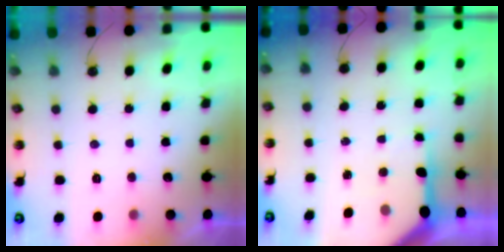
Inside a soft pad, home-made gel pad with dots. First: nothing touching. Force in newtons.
{"total": 9.0, "press": 8.9, "slide": 1.0}